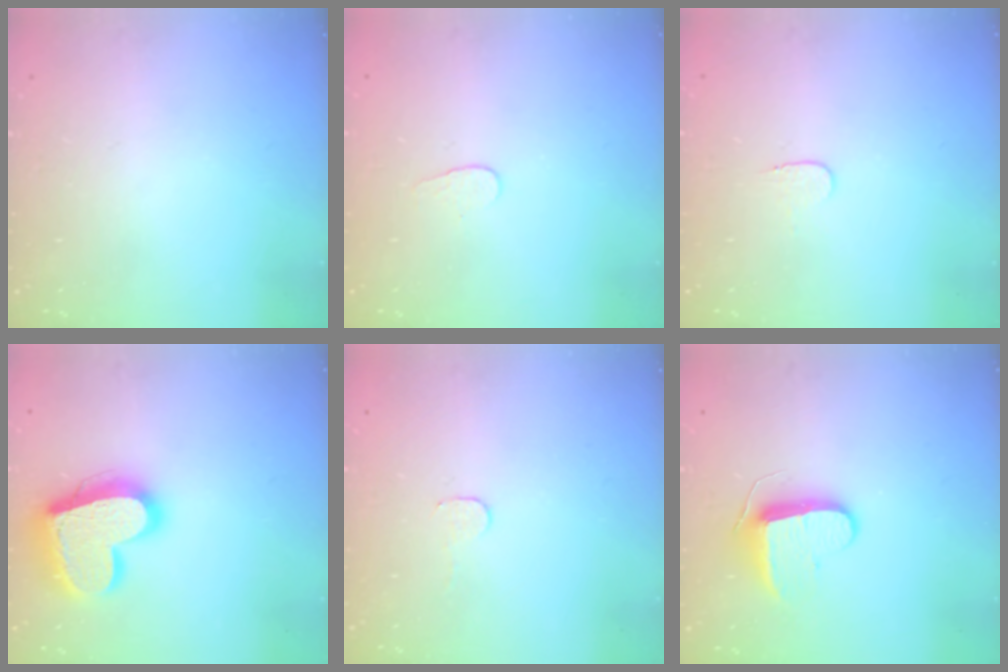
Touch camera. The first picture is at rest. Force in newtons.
{"total": 4.1, "press": 4.1, "slide": 0.3}
{"total": 3.8, "press": 3.7, "slide": 0.4}
{"total": 19.6, "press": 19.6, "slide": 1.5}
{"total": 2.8, "press": 2.8, "slide": 0.2}
{"total": 9.1, "press": 9.1, "slide": 0.3}